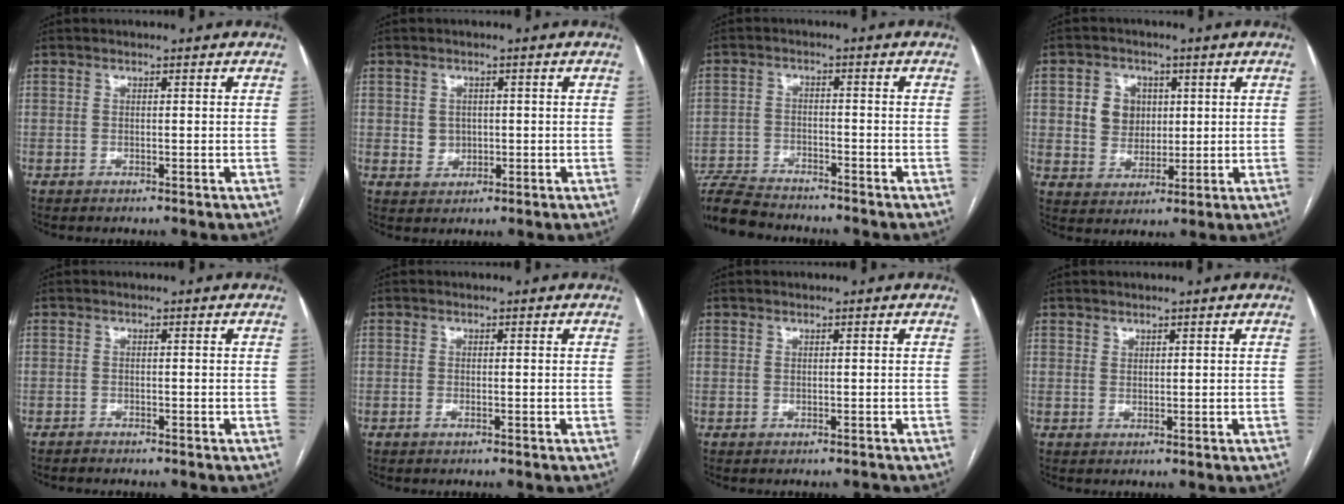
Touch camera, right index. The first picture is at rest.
{"total": 3.0, "force": [0.2, 2.8, 1.1], "torque": [-0.013, 0.003, 0.011]}
{"total": 9.4, "force": [-8.8, 1.6, 2.8], "torque": [-0.051, -0.008, -0.150]}
{"total": 6.6, "force": [1.6, 5.8, 2.8], "torque": [-0.053, 0.015, 0.037]}
{"total": 0.7, "force": [-0.7, 0.1, 0.0], "torque": [-0.006, -0.001, -0.015]}
{"total": 0.8, "force": [-0.3, 0.3, 0.7], "torque": [-0.014, -0.002, -0.005]}
{"total": 0.0}
{"total": 0.9, "force": [0.8, 0.4, 0.1], "torque": [0.004, -0.004, 0.013]}